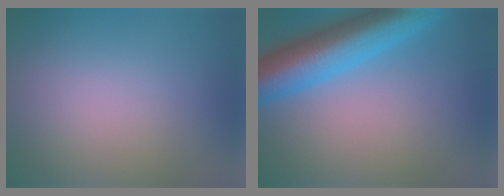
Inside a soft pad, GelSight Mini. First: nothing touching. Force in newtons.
{"total": 9.6, "press": 9.6, "slide": 0.5}